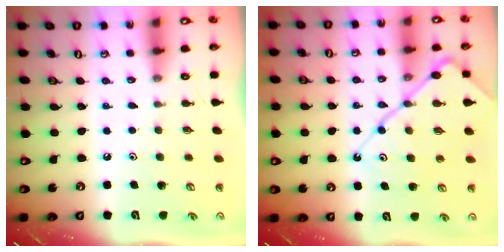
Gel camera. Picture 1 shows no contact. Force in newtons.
{"total": 12.5, "press": 12.5, "slide": 1.2}